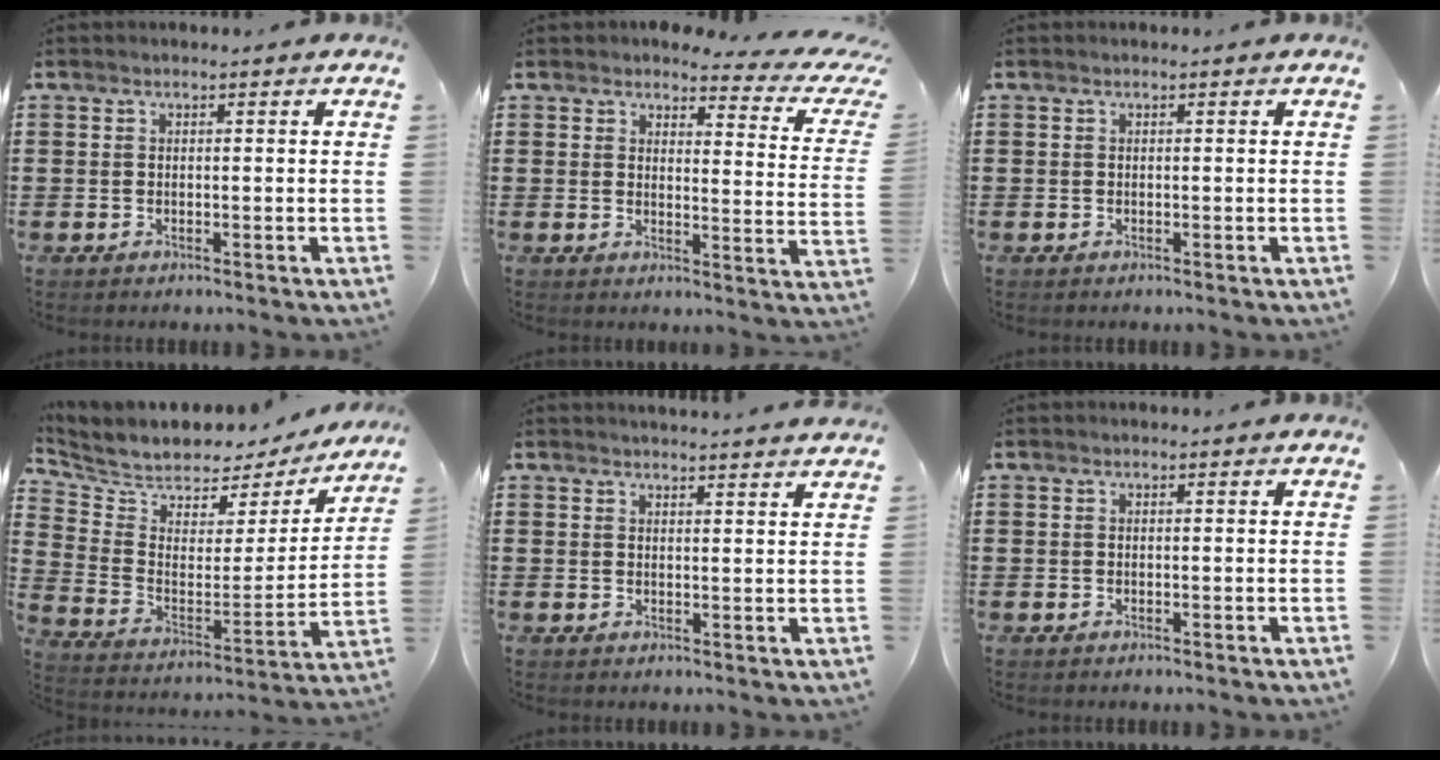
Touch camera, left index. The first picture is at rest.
{"total": 3.8, "force": [3.2, 1.0, 1.9], "torque": [-0.047, -0.013, 0.052]}
{"total": 0.0}
{"total": 5.1, "force": [4.8, 1.8, 0.2], "torque": [-0.044, -0.045, 0.077]}
{"total": 2.2, "force": [2.2, -0.3, 0.0], "torque": [-0.005, -0.005, 0.042]}
{"total": 0.0}